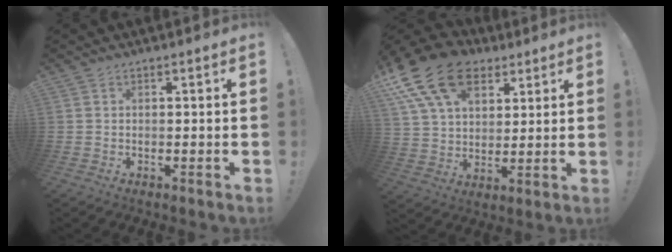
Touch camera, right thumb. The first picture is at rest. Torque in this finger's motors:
{"motor_torque": [1.30, 3.71, 0.51, 0.21, 0.35]}